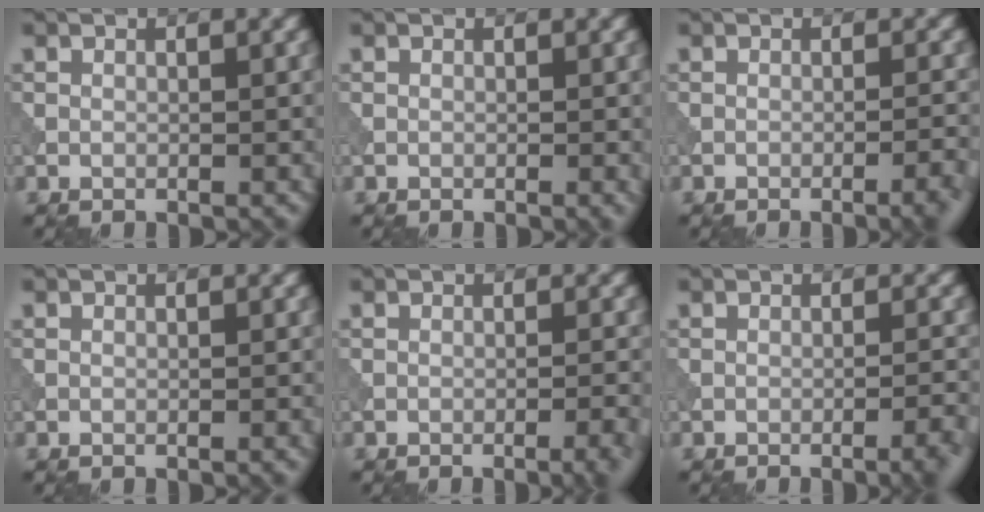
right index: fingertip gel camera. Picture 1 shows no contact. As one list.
[{"total": 0.6, "force": [-0.2, 0.1, 0.5], "torque": [-0.007, -0.001, -0.005]}, {"total": 3.3, "force": [-1.8, 0.7, 2.6], "torque": [-0.025, 0.014, -0.031]}, {"total": 0.7, "force": [-0.3, 0.1, 0.6], "torque": [-0.006, 0.002, -0.007]}, {"total": 2.8, "force": [-1.4, 0.6, 2.3], "torque": [-0.022, 0.009, -0.025]}, {"total": 3.3, "force": [-1.9, 0.7, 2.6], "torque": [-0.027, 0.013, -0.033]}]